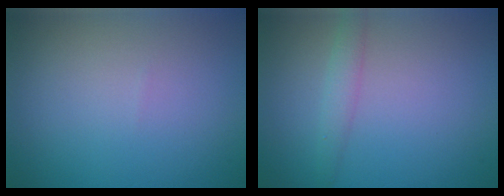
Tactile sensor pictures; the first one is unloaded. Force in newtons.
{"total": 1.8, "press": 1.8, "slide": 0.0}